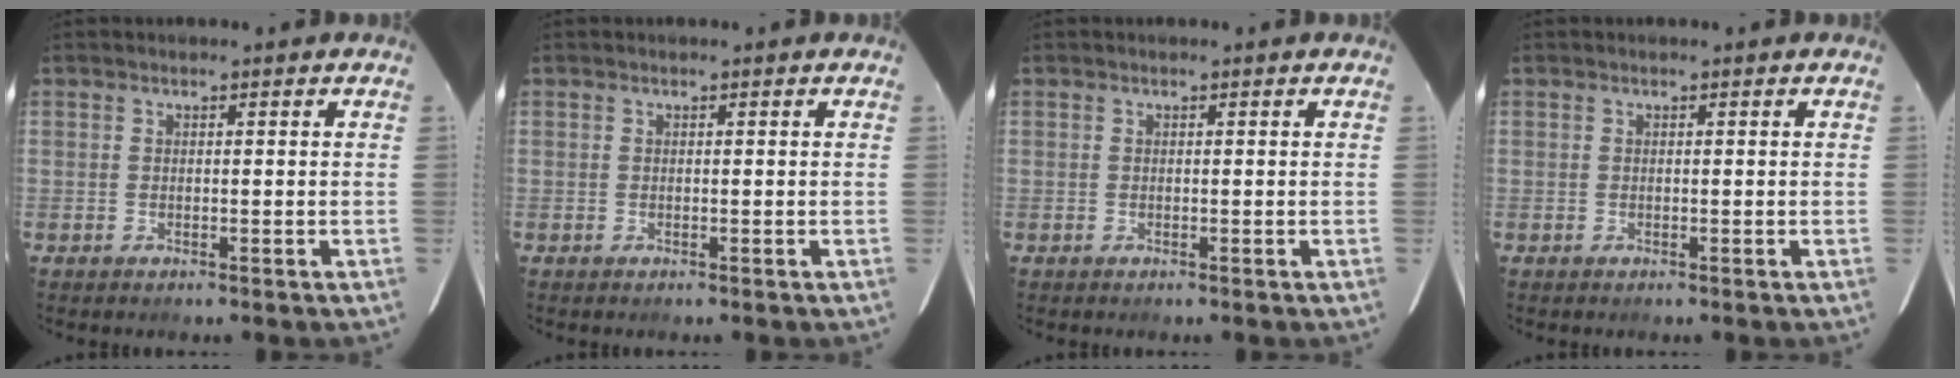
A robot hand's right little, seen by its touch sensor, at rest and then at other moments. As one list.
[{"total": 0.0}, {"total": 0.0}, {"total": 0.0}]